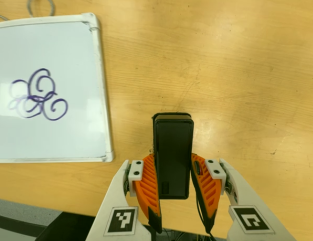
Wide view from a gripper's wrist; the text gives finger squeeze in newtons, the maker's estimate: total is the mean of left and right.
{"total": 5.5, "left": 3.6, "right": 7.4}